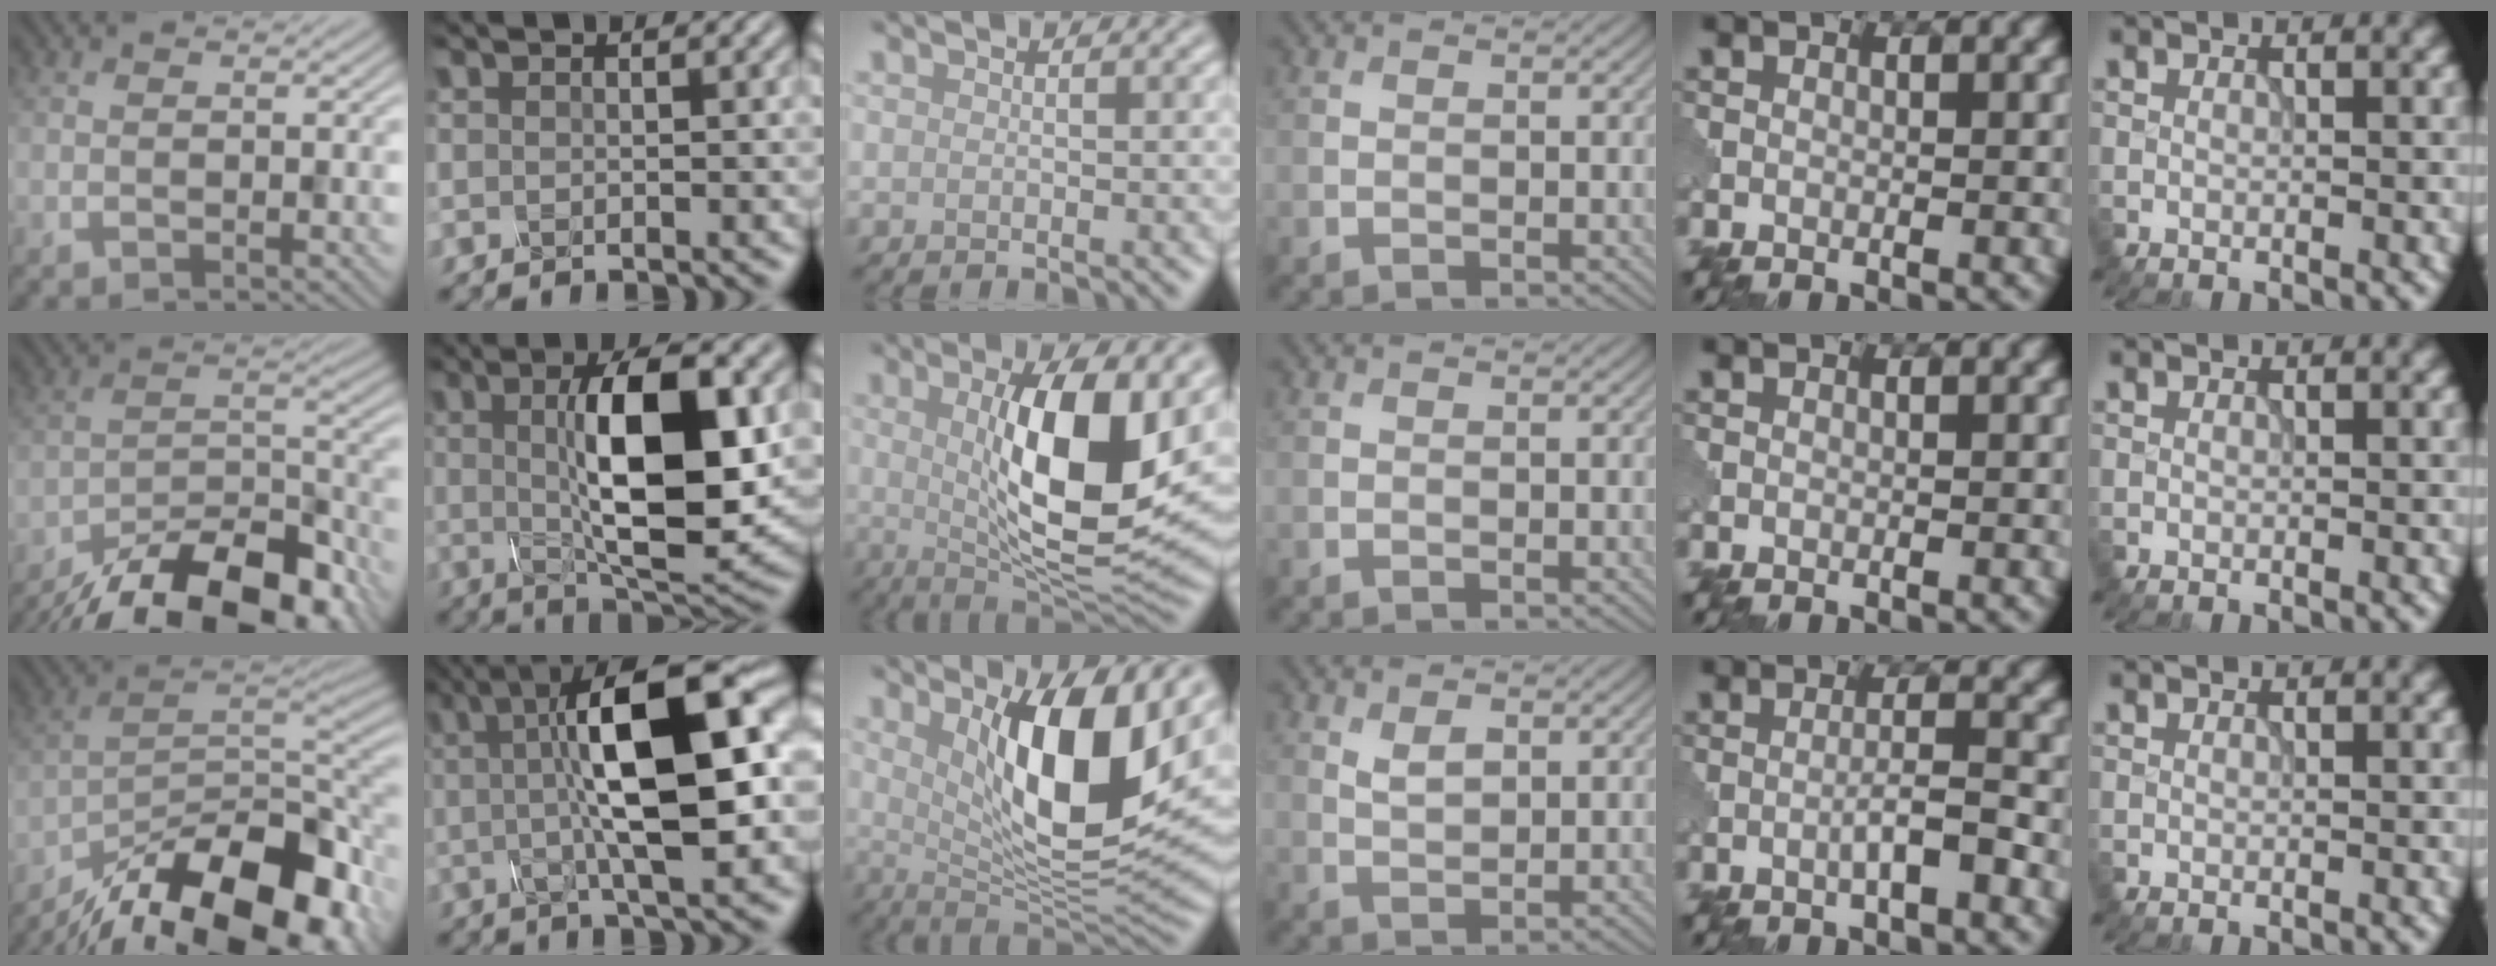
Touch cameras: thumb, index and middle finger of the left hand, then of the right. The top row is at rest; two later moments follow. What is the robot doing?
{"motion": "assemble", "object": "glue stick"}